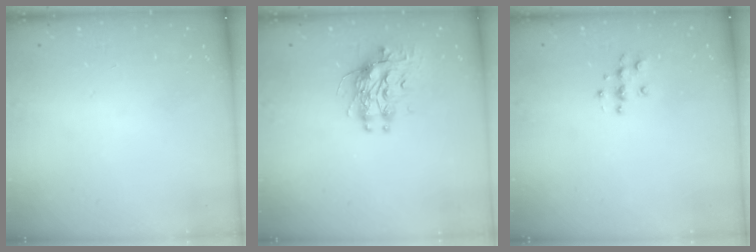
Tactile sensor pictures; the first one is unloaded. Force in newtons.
{"total": 10.0, "press": 10.0, "slide": 0.4}
{"total": 5.4, "press": 5.3, "slide": 0.7}